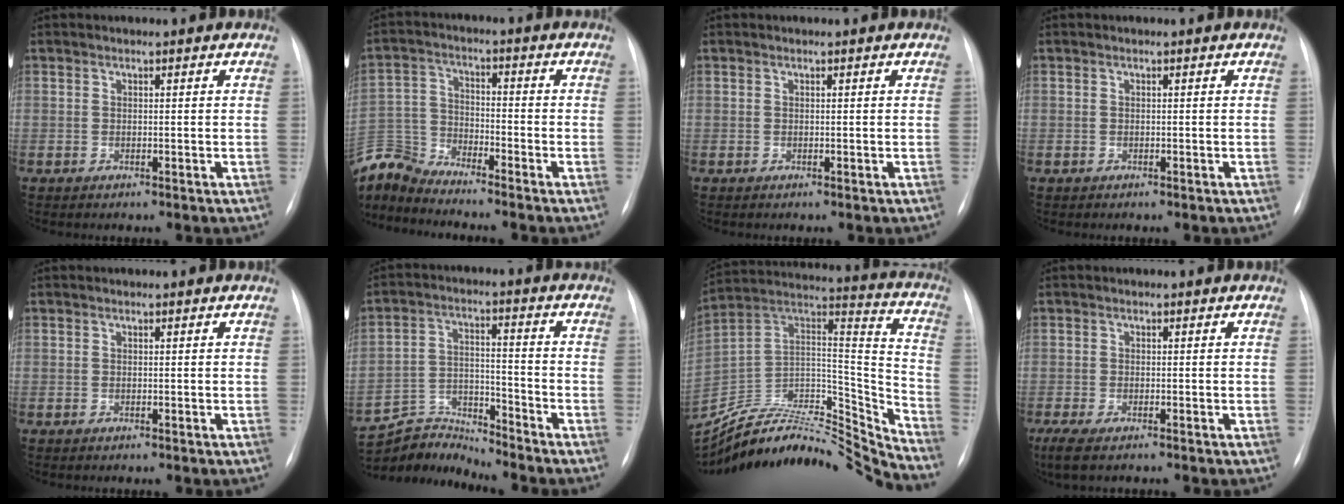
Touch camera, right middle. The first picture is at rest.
{"total": 9.7, "force": [-9.7, 0.4, 1.1], "torque": [-0.041, 0.010, -0.196]}
{"total": 0.0}
{"total": 0.0}
{"total": 0.0}
{"total": 8.2, "force": [-8.0, -0.4, -1.8], "torque": [0.026, 0.028, -0.146]}
{"total": 27.4, "force": [-26.5, 2.6, 6.6], "torque": [-0.112, 0.031, -0.417]}
{"total": 5.0, "force": [-3.7, 1.1, 3.2], "torque": [-0.062, -0.018, -0.058]}